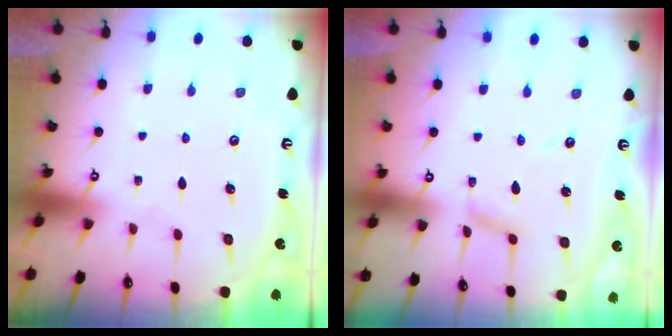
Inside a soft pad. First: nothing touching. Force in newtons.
{"total": 6.5, "press": 6.5, "slide": 0.4}